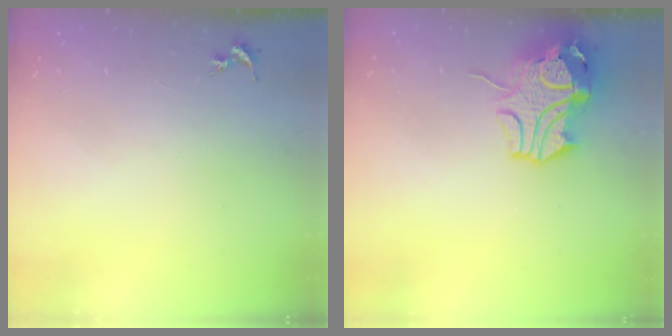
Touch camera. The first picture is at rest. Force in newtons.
{"total": 13.3, "press": 13.1, "slide": 2.0}